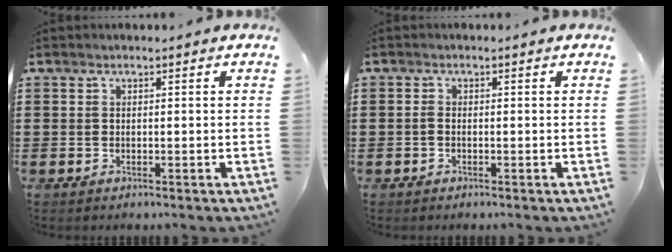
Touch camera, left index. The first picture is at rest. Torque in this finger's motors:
{"motor_torque": [0.00, 0.05, 0.00, 0.01]}